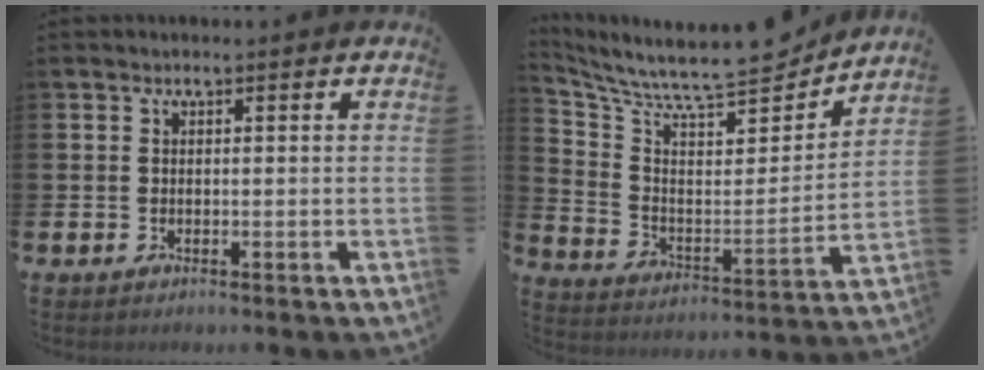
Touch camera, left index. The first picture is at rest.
{"total": 9.1, "force": [8.4, 1.3, 3.1], "torque": [-0.097, -0.073, 0.139]}